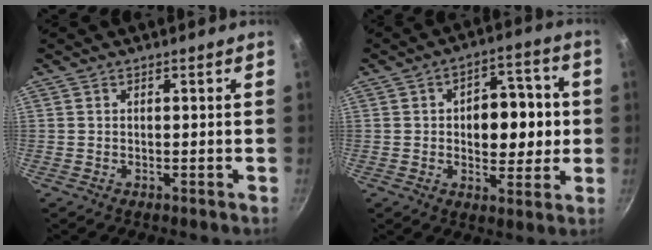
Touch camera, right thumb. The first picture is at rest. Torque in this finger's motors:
{"motor_torque": [-0.71, 0.80, 0.55, 0.67, 0.06]}